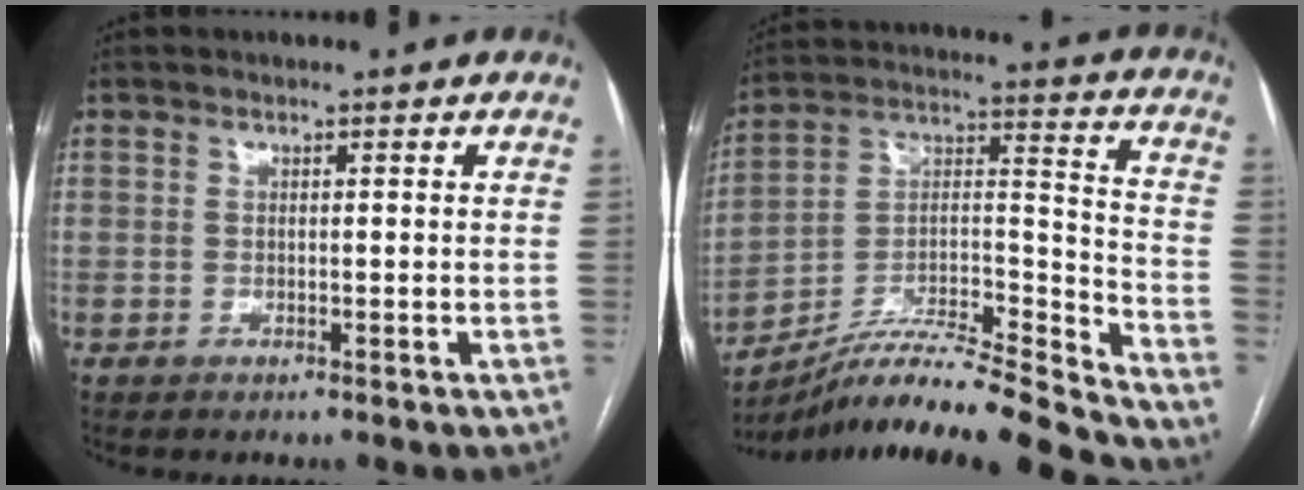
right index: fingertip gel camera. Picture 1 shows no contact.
{"total": 21.6, "force": [-19.9, -0.6, 8.4], "torque": [-0.140, 0.019, -0.328]}